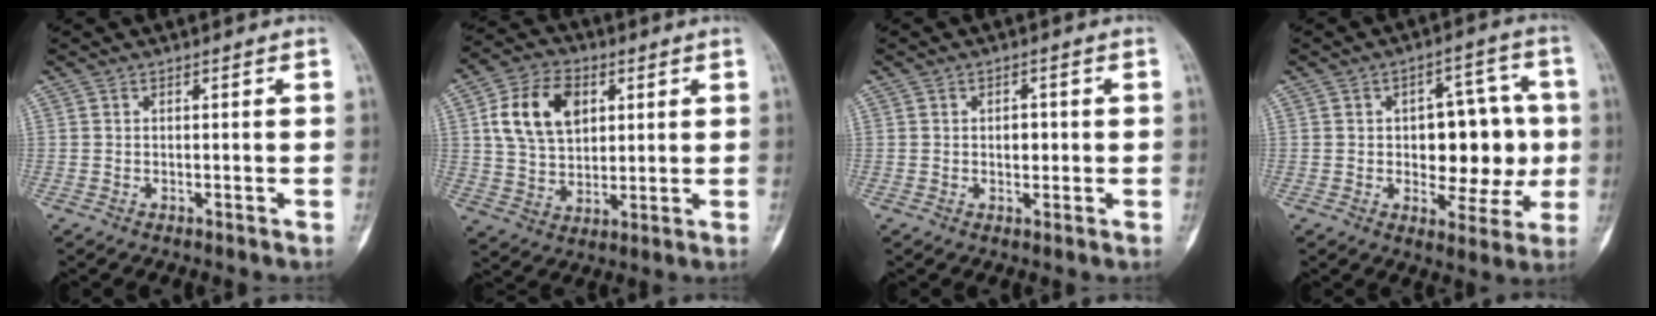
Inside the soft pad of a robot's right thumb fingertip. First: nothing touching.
{"total": 13.1, "force": [4.0, 8.9, 8.8], "torque": [-0.137, -0.002, 0.073]}
{"total": 3.5, "force": [0.1, 2.4, 2.6], "torque": [-0.012, 0.002, 0.001]}
{"total": 14.7, "force": [-0.3, 8.5, 11.9], "torque": [-0.105, 0.023, 0.003]}